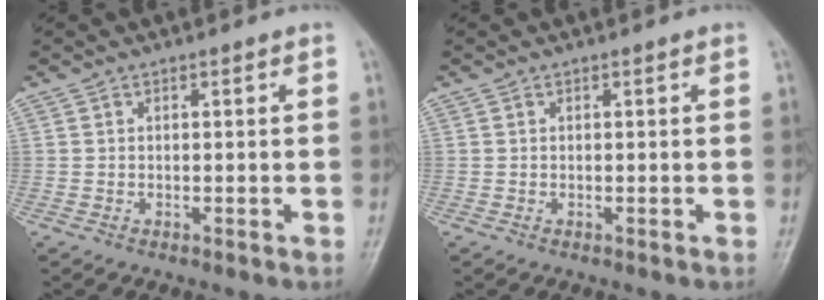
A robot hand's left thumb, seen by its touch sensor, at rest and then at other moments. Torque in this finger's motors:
{"motor_torque": [0.50, -0.24, -0.10, 0.11, 0.04]}